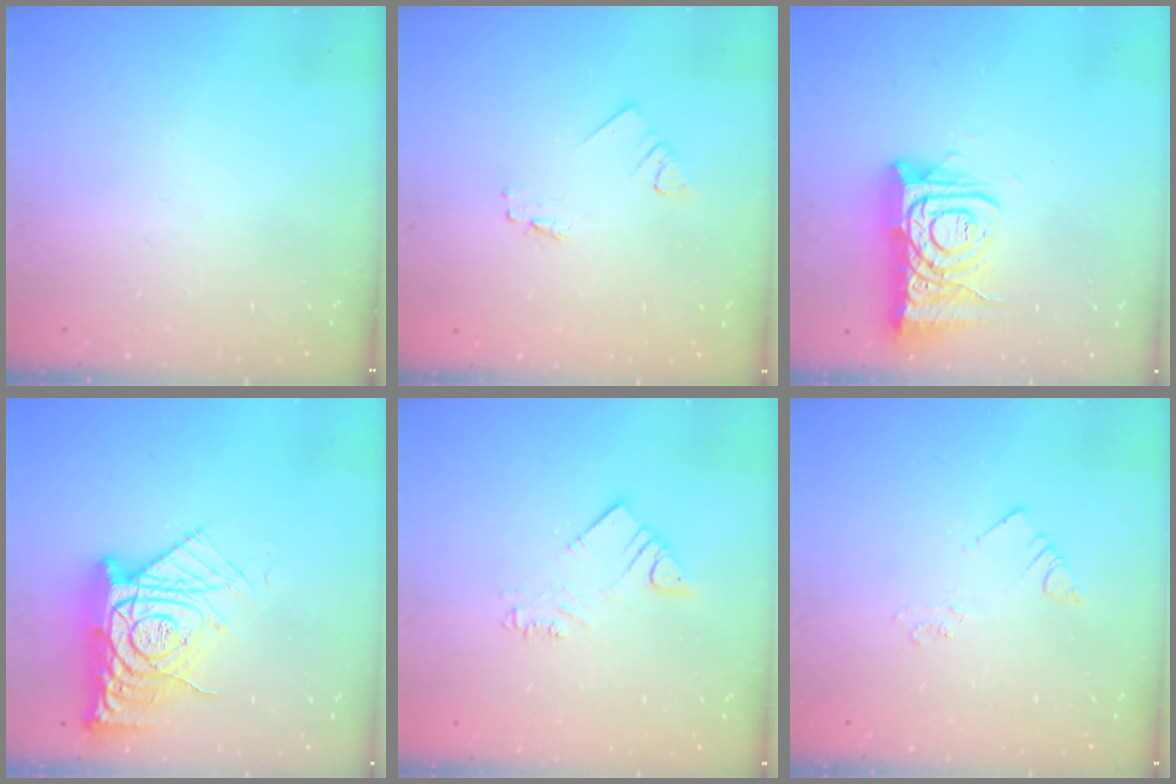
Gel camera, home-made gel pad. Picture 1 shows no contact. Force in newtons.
{"total": 1.2, "press": 1.2, "slide": 0.1}
{"total": 14.2, "press": 14.1, "slide": 1.5}
{"total": 17.3, "press": 17.2, "slide": 1.7}
{"total": 3.4, "press": 3.4, "slide": 0.2}
{"total": 2.2, "press": 2.2, "slide": 0.1}